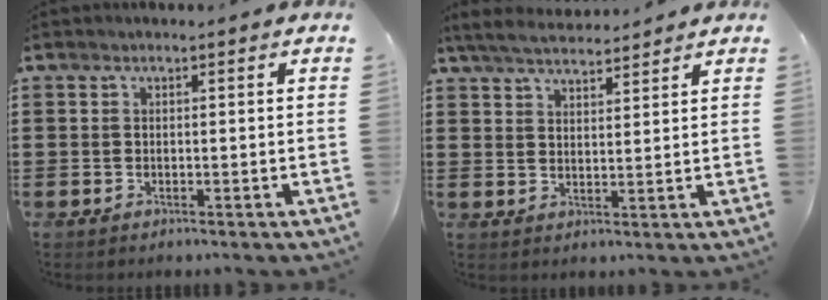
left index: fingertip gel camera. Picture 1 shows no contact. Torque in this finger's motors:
{"motor_torque": [1.79, -0.35, 0.22, 0.06]}